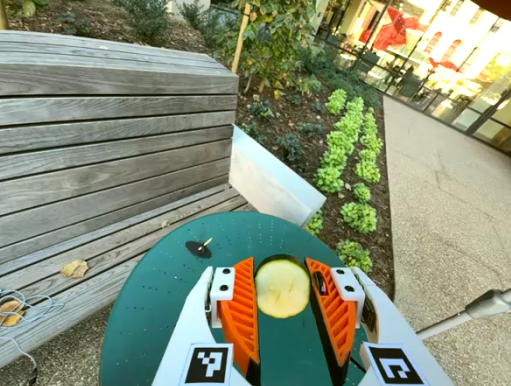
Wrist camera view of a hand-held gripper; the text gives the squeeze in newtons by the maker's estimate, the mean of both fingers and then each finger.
{"total": 12.3, "left": 12.2, "right": 12.3}